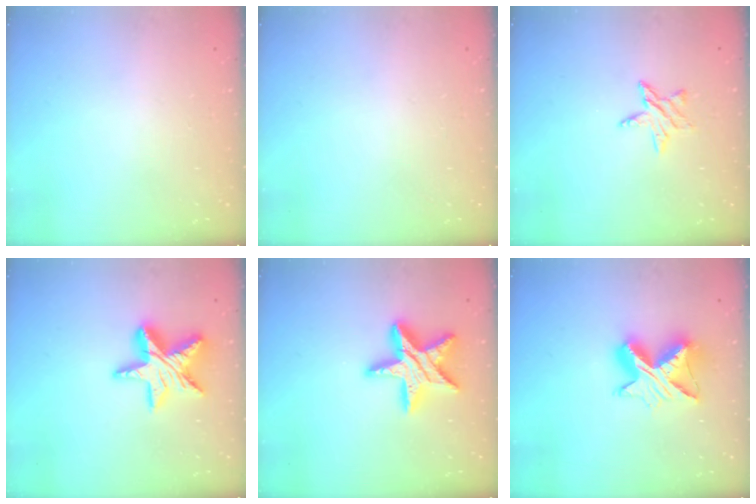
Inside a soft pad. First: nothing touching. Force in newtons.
{"total": 0.0}
{"total": 6.4, "press": 6.4, "slide": 0.7}
{"total": 15.5, "press": 15.4, "slide": 1.1}
{"total": 18.2, "press": 18.1, "slide": 1.4}
{"total": 10.9, "press": 10.8, "slide": 1.0}